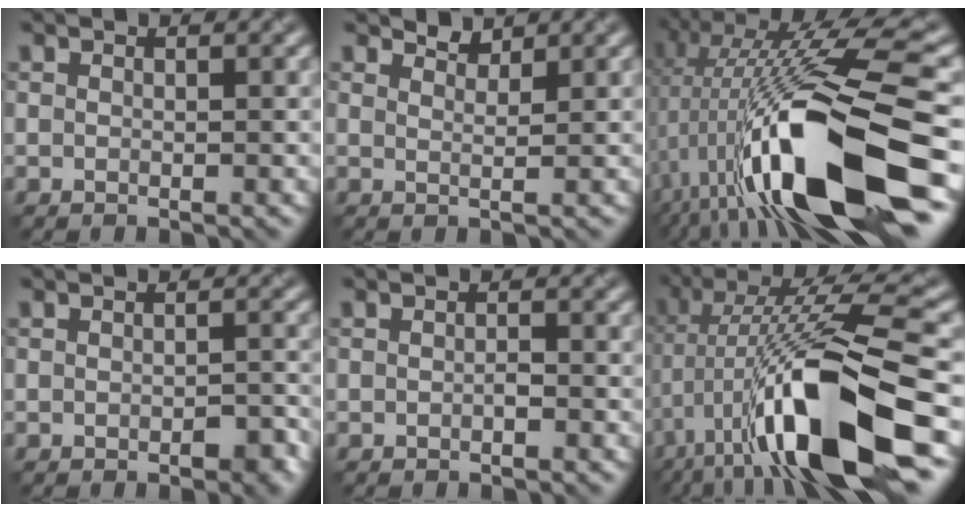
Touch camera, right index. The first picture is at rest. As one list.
[{"total": 1.0, "force": [1.0, 0.0, 0.1], "torque": [0.000, -0.004, 0.012]}, {"total": 15.8, "force": [-4.2, 4.0, 14.6], "torque": [-0.254, 0.007, -0.070]}, {"total": 2.0, "force": [-1.4, 0.9, 1.1], "torque": [-0.016, -0.007, -0.017]}, {"total": 0.9, "force": [-0.8, 0.1, 0.2], "torque": [-0.005, -0.001, -0.015]}, {"total": 13.1, "force": [-4.4, 2.9, 12.0], "torque": [-0.205, 0.011, -0.074]}]